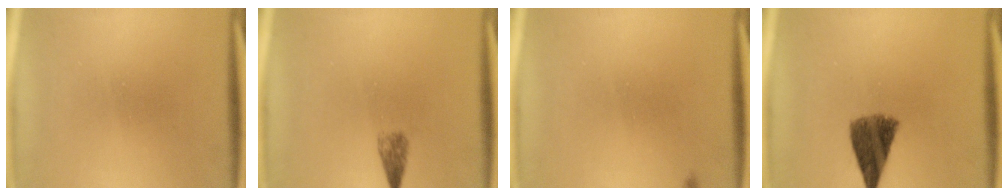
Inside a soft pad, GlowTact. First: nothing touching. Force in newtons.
{"total": 1.4}
{"total": 0.6}
{"total": 8.8}